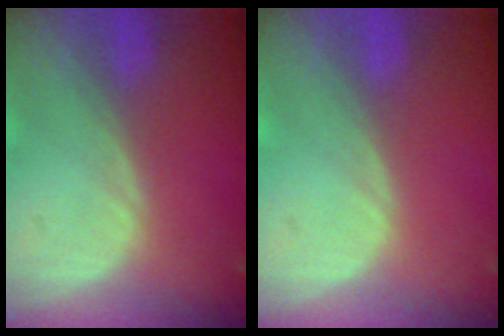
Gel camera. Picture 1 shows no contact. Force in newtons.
{"total": 0.0}